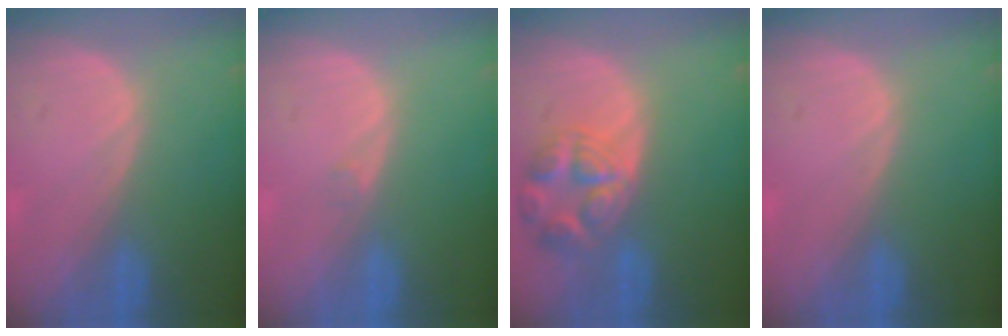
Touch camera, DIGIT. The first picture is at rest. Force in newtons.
{"total": 0.5, "press": 0.5, "slide": 0.1}
{"total": 7.9, "press": 7.0, "slide": 3.6}
{"total": 0.0}